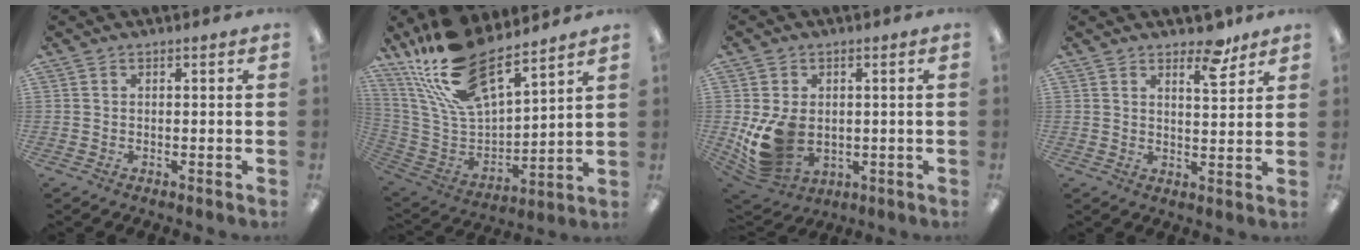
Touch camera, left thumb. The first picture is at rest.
{"total": 21.5, "force": [16.6, 7.7, 11.2], "torque": [-0.242, -0.102, 0.298]}
{"total": 12.0, "force": [-1.0, 9.2, 7.7], "torque": [-0.160, -0.005, -0.014]}
{"total": 7.2, "force": [5.4, 2.7, 4.0], "torque": [-0.036, -0.035, 0.086]}